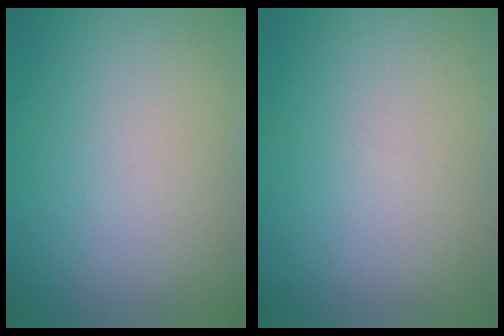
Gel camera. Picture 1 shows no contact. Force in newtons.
{"total": 0.0}